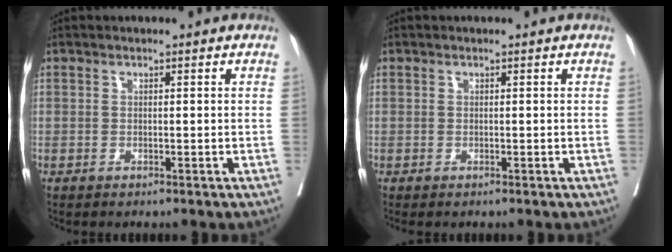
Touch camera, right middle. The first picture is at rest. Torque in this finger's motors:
{"motor_torque": [0.25, -0.17, 0.08, 0.02]}